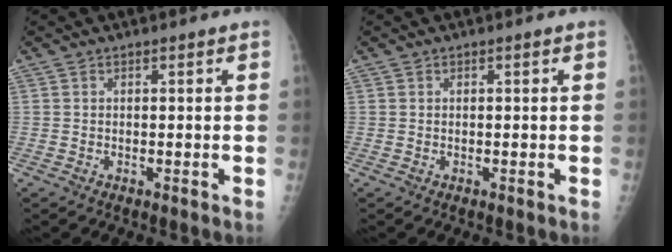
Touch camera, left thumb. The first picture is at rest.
{"total": 0.0}